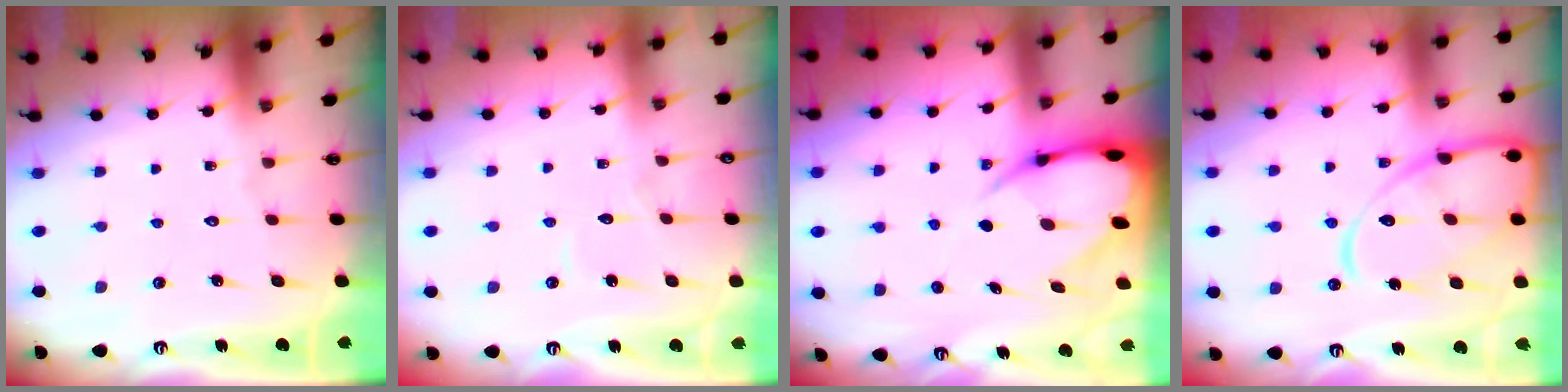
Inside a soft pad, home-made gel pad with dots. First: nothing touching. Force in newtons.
{"total": 3.0, "press": 3.0, "slide": 0.3}
{"total": 10.0, "press": 10.0, "slide": 1.1}
{"total": 15.9, "press": 15.9, "slide": 1.5}